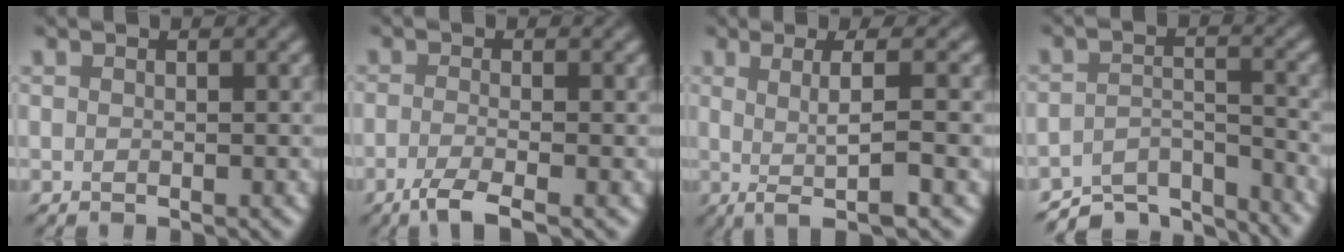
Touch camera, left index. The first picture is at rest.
{"total": 2.9, "force": [-1.9, 0.4, 2.1], "torque": [-0.039, -0.004, -0.046]}
{"total": 4.8, "force": [-0.3, 0.7, 4.7], "torque": [-0.079, 0.002, -0.007]}
{"total": 6.1, "force": [-5.8, 1.3, 1.3], "torque": [-0.018, -0.010, -0.097]}